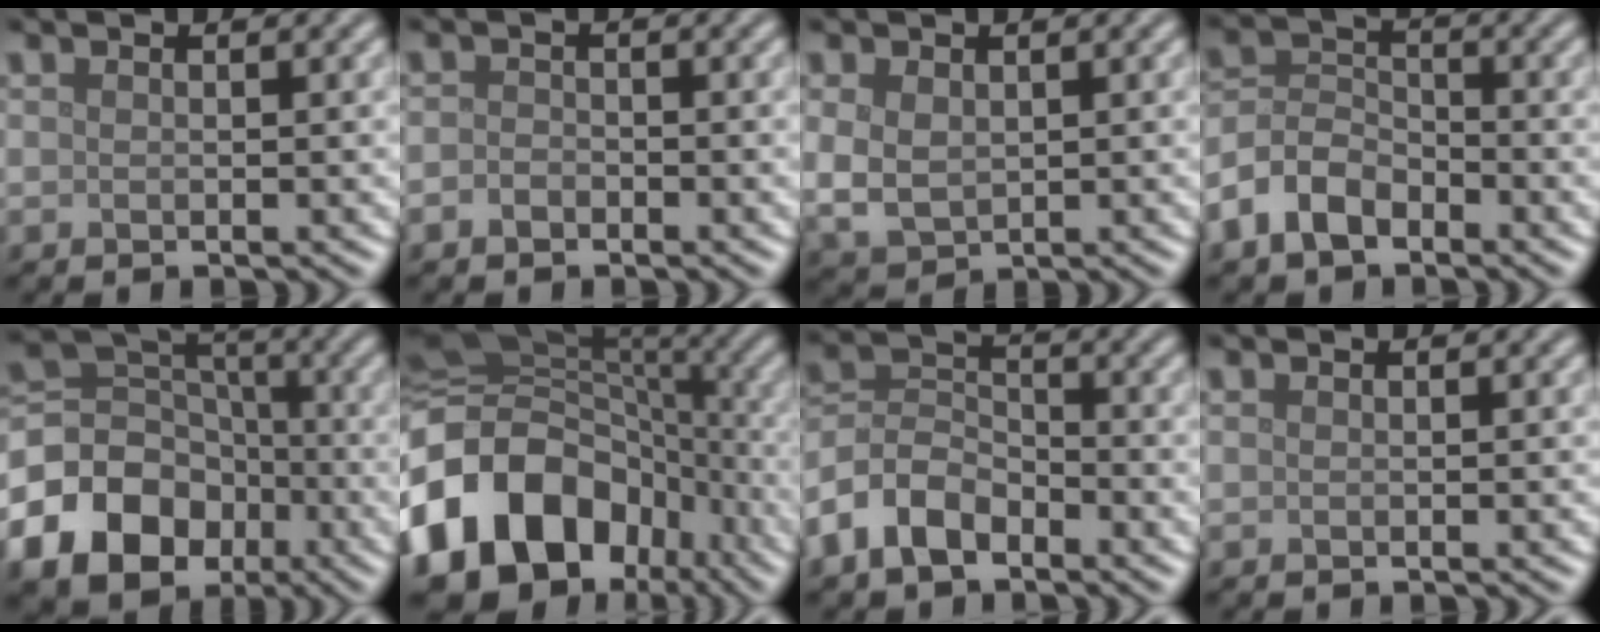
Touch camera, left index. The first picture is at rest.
{"total": 1.2, "force": [-0.7, 0.8, 0.4], "torque": [-0.007, 0.001, -0.016]}
{"total": 3.1, "force": [0.3, 2.3, 2.1], "torque": [-0.051, -0.004, 0.012]}
{"total": 4.7, "force": [-2.9, 2.9, 2.3], "torque": [-0.049, 0.003, -0.068]}
{"total": 12.6, "force": [-5.7, 10.2, 4.9], "torque": [-0.126, -0.015, -0.117]}
{"total": 17.5, "force": [-6.0, 13.6, 9.3], "torque": [-0.217, -0.012, -0.115]}
{"total": 5.4, "force": [-3.3, 3.3, 2.8], "torque": [-0.059, 0.003, -0.075]}
{"total": 0.0}